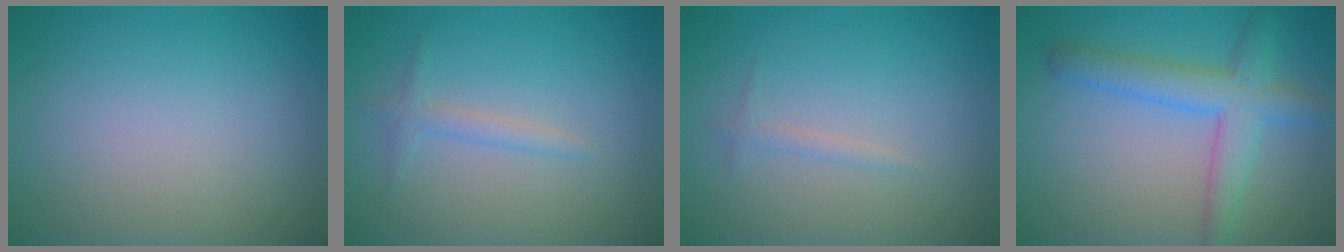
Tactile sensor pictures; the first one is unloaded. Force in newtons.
{"total": 1.3, "press": 1.3, "slide": 0.0}
{"total": 0.7, "press": 0.7, "slide": 0.1}
{"total": 4.6, "press": 4.6, "slide": 0.1}